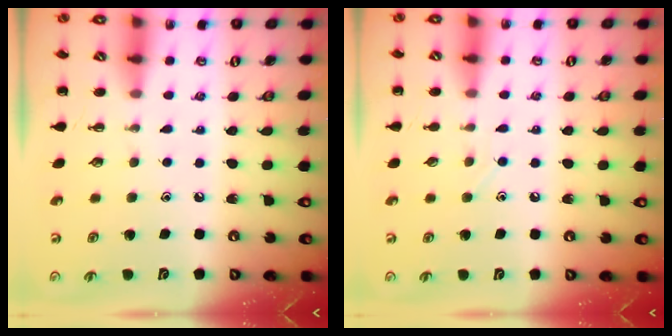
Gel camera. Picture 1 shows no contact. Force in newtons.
{"total": 3.0, "press": 2.8, "slide": 1.0}